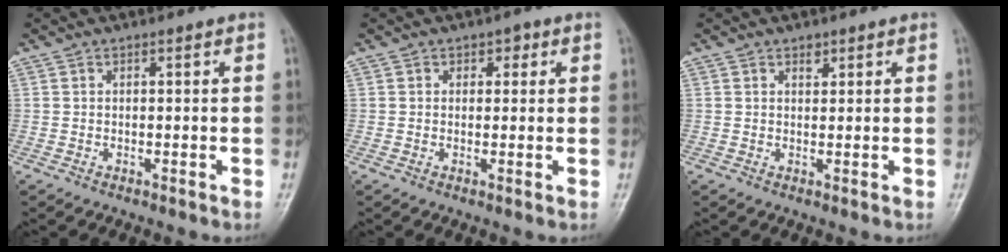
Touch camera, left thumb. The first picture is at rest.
{"total": 1.9, "force": [0.8, 1.5, 1.0], "torque": [0.006, 0.000, 0.005]}
{"total": 1.3, "force": [0.9, 0.8, 0.5], "torque": [0.000, -0.005, 0.012]}